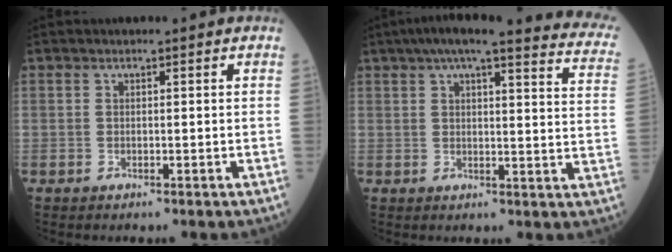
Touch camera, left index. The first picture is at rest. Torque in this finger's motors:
{"motor_torque": [1.05, -1.09, 0.17, 0.10]}